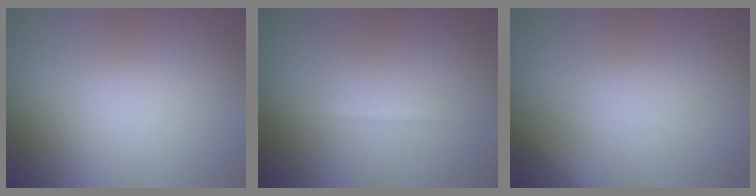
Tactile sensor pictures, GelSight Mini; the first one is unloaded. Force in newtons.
{"total": 0.7, "press": 0.7, "slide": 0.1}
{"total": 1.3, "press": 1.3, "slide": 0.1}